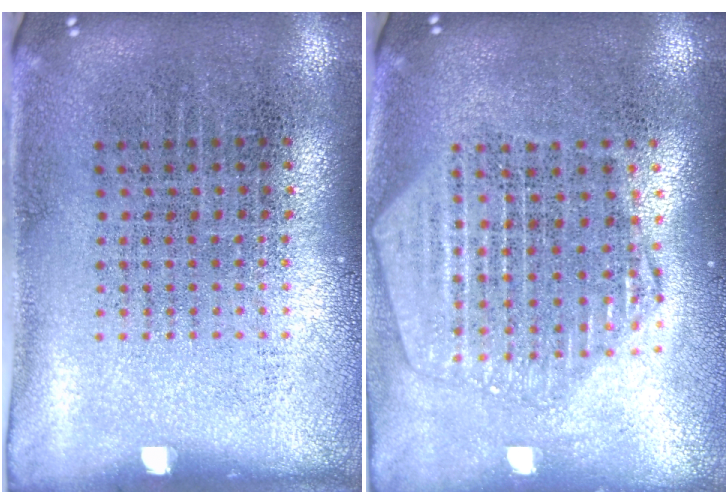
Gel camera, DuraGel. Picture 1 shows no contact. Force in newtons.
{"total": 2.2, "press": 2.0, "slide": 1.0}